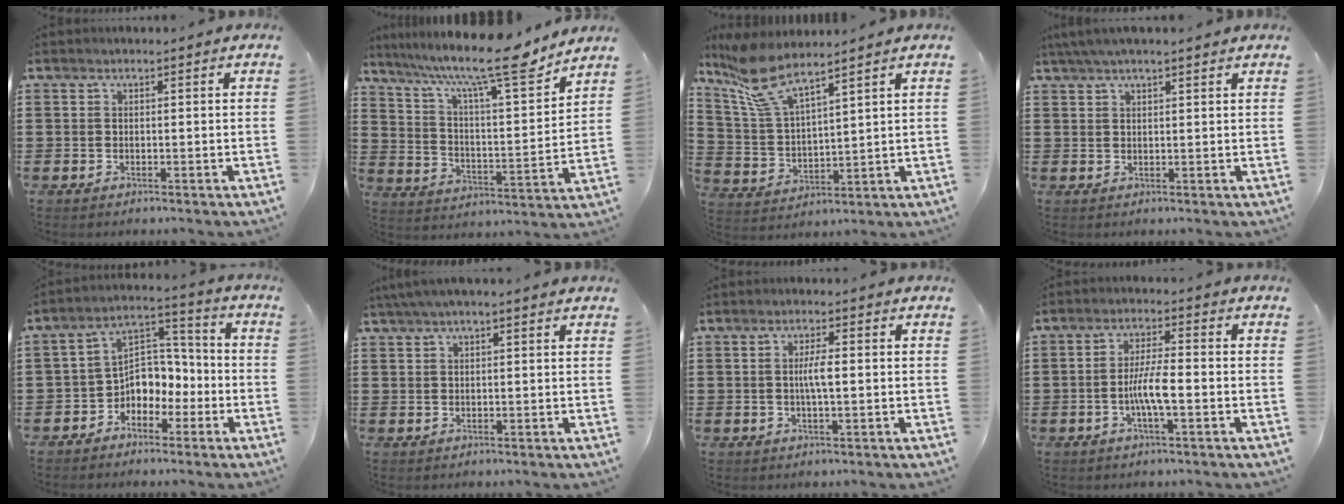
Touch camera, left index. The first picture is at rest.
{"total": 13.5, "force": [10.5, 1.6, 8.3], "torque": [-0.171, -0.064, 0.168]}
{"total": 8.2, "force": [6.7, 1.3, 4.5], "torque": [-0.121, -0.021, 0.119]}
{"total": 2.8, "force": [2.2, 0.4, 1.7], "torque": [-0.038, 0.007, 0.042]}
{"total": 5.5, "force": [-2.4, 4.8, 1.3], "torque": [-0.036, 0.005, -0.050]}
{"total": 2.3, "force": [1.5, 0.2, 1.7], "torque": [-0.035, 0.003, 0.028]}
{"total": 3.3, "force": [-0.1, 0.6, 3.2], "torque": [-0.068, -0.003, -0.005]}
{"total": 5.8, "force": [-1.6, 1.3, 5.4], "torque": [-0.114, 0.002, -0.037]}